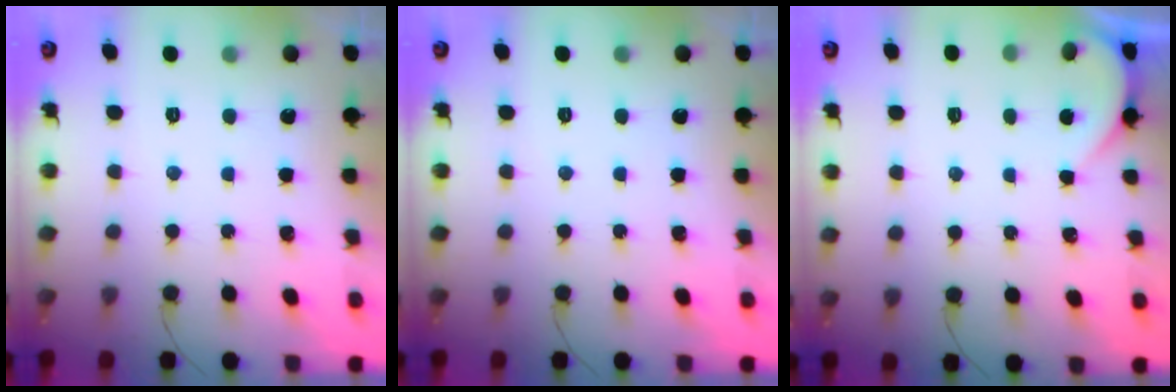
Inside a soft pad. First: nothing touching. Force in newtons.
{"total": 0.0}
{"total": 0.7, "press": 0.7, "slide": 0.1}